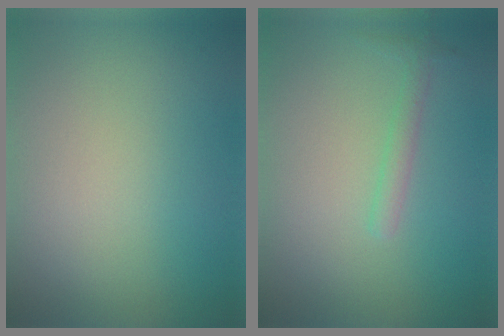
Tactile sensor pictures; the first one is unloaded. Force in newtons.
{"total": 1.2, "press": 1.2, "slide": 0.0}